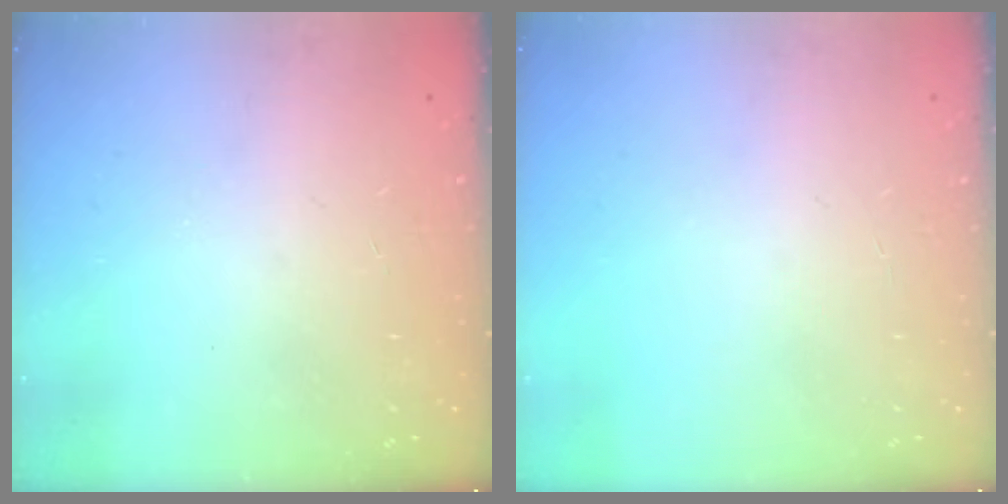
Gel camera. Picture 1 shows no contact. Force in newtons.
{"total": 2.3, "press": 2.3, "slide": 0.2}